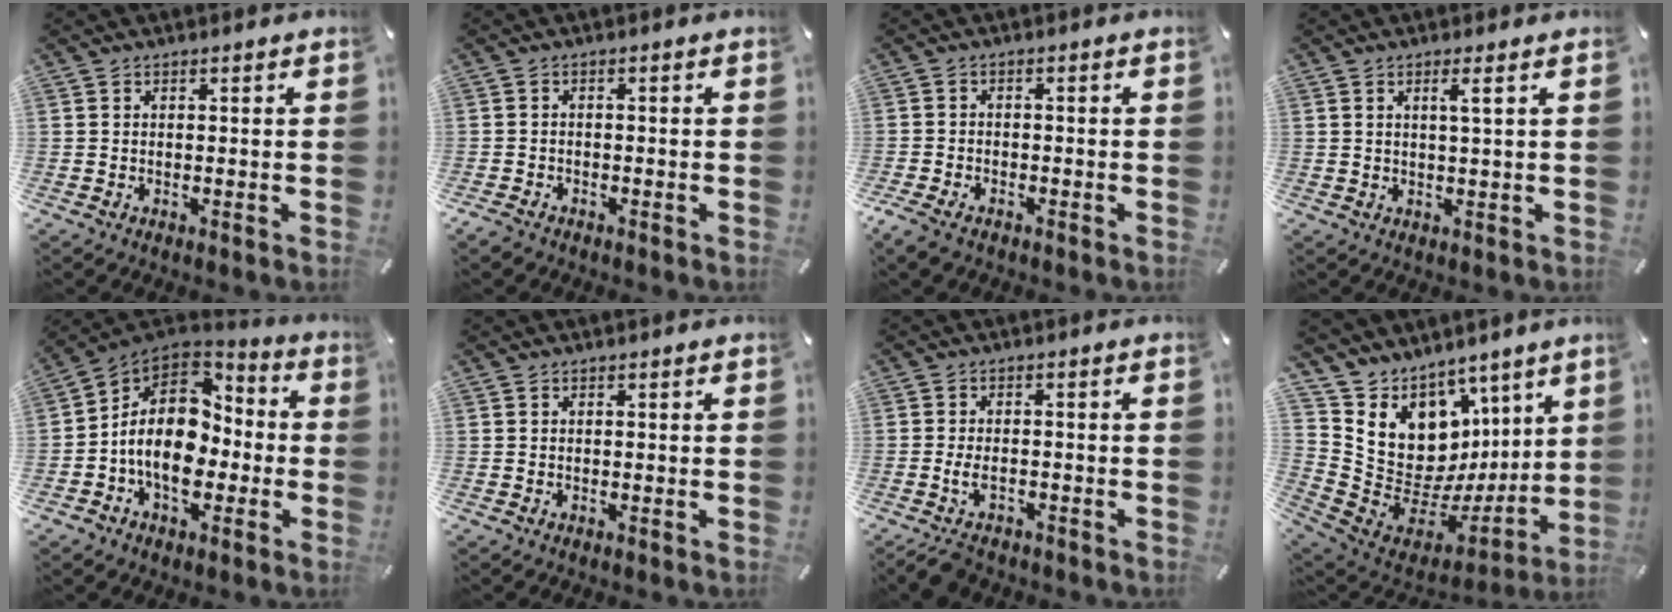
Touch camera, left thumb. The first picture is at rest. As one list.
[{"total": 1.7, "force": [-1.4, 0.9, 0.5], "torque": [-0.017, 0.005, -0.032]}, {"total": 3.2, "force": [-2.4, 1.6, 1.4], "torque": [-0.044, 0.005, -0.051]}, {"total": 2.9, "force": [1.2, 0.0, 2.6], "torque": [-0.053, -0.002, 0.018]}, {"total": 15.0, "force": [-1.7, 11.1, 10.0], "torque": [-0.197, 0.006, -0.031]}, {"total": 0.0}, {"total": 4.1, "force": [-2.4, 2.0, 2.7], "torque": [-0.057, 0.009, -0.047]}, {"total": 11.1, "force": [4.0, 10.3, 1.6], "torque": [-0.019, -0.099, 0.097]}]